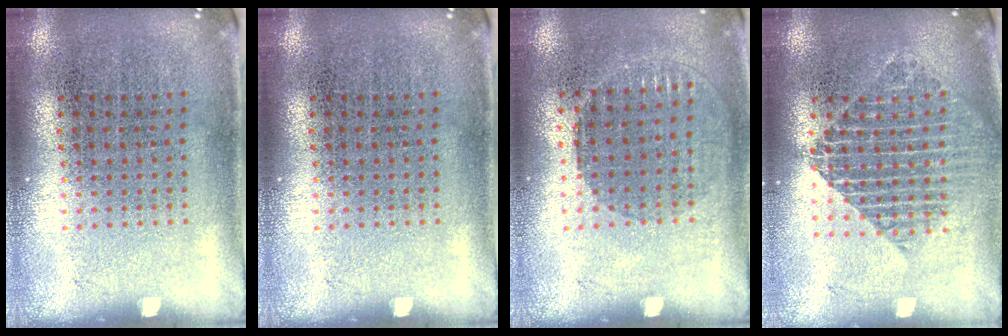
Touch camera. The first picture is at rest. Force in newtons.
{"total": 0.0}
{"total": 0.9, "press": 0.8, "slide": 0.3}
{"total": 1.8, "press": 1.5, "slide": 0.9}